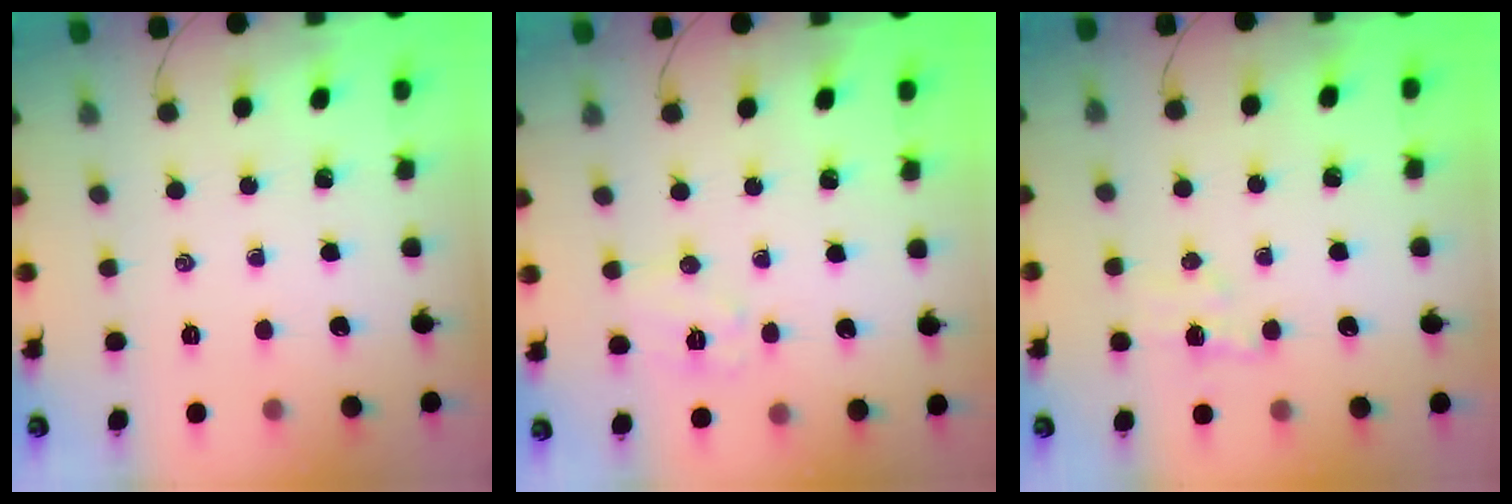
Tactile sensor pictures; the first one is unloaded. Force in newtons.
{"total": 7.3, "press": 7.2, "slide": 0.9}
{"total": 4.3, "press": 4.1, "slide": 1.2}